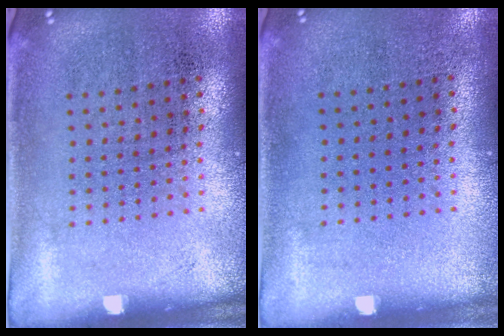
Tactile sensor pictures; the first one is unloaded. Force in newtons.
{"total": 0.0}